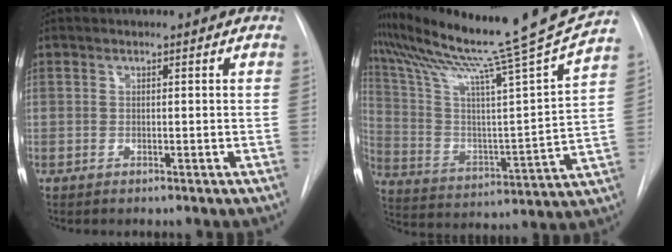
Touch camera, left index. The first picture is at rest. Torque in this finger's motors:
{"motor_torque": [0.91, -1.22, 0.14, 0.07]}